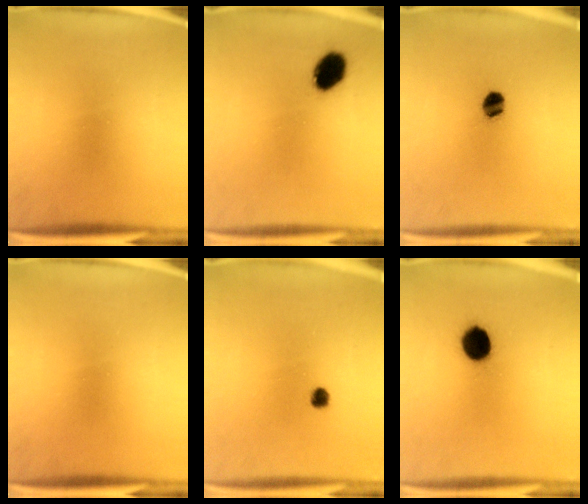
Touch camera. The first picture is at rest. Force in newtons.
{"total": 8.0}
{"total": 4.8}
{"total": 0.0}
{"total": 2.0}
{"total": 9.1}